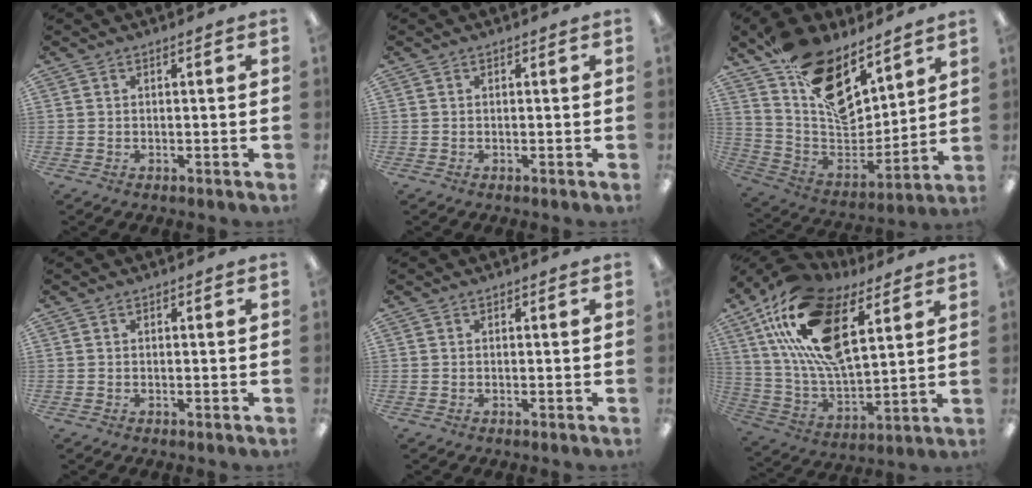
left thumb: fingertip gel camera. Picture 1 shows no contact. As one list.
[{"total": 0.0}, {"total": 20.2, "force": [12.4, 10.6, 12.0], "torque": [-0.203, -0.077, 0.230]}, {"total": 0.0}, {"total": 0.0}, {"total": 23.5, "force": [10.9, 11.7, 17.3], "torque": [-0.350, -0.040, 0.195]}]